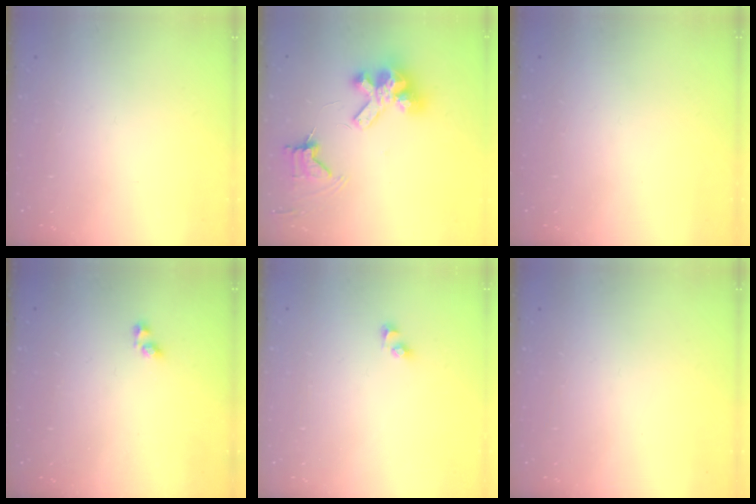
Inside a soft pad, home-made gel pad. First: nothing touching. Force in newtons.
{"total": 11.4, "press": 11.3, "slide": 1.5}
{"total": 0.0}
{"total": 2.9, "press": 2.9, "slide": 0.6}
{"total": 2.3, "press": 2.3, "slide": 0.2}
{"total": 0.0}